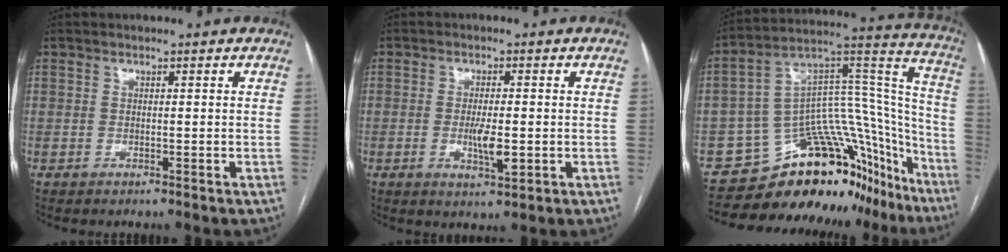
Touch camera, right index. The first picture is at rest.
{"total": 4.7, "force": [-0.8, 1.2, 4.4], "torque": [-0.084, -0.007, -0.011]}
{"total": 27.1, "force": [-21.9, 11.2, 11.5], "torque": [-0.098, 0.074, -0.306]}